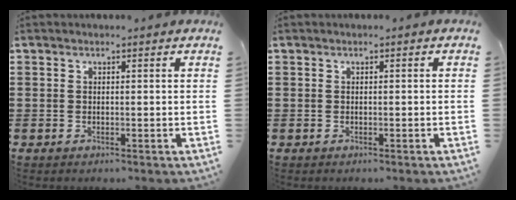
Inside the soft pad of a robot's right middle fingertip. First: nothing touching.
{"total": 0.0}